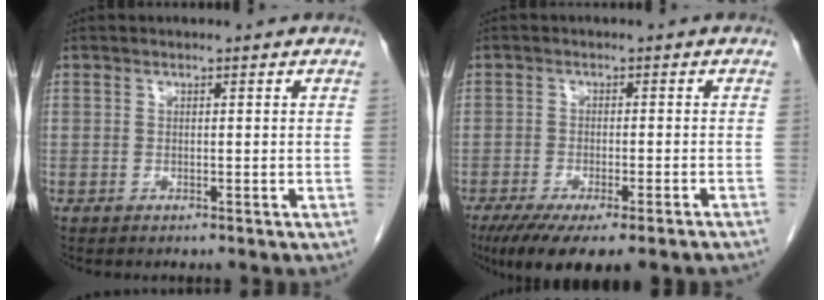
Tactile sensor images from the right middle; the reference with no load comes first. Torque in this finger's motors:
{"motor_torque": [1.17, -0.97, 0.27, 0.10]}